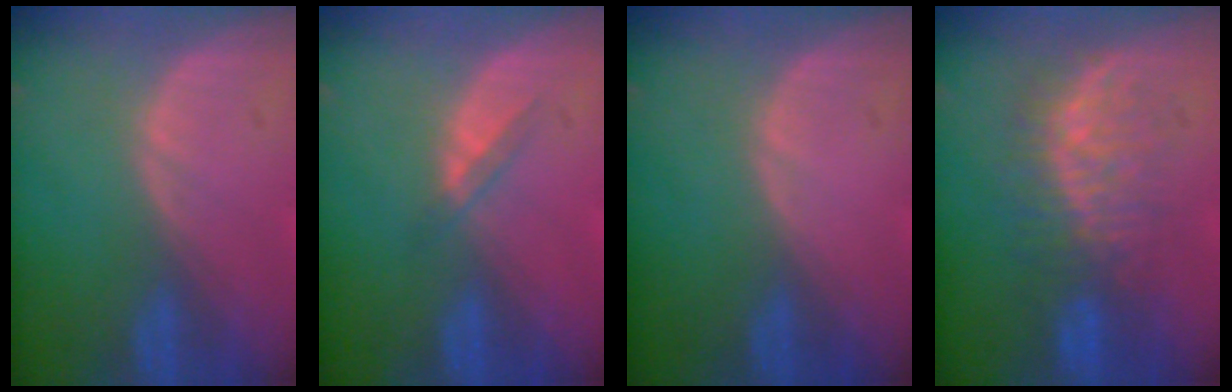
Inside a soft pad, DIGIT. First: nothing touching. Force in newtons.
{"total": 1.9, "press": 1.7, "slide": 1.0}
{"total": 0.0}
{"total": 8.1, "press": 8.0, "slide": 0.7}